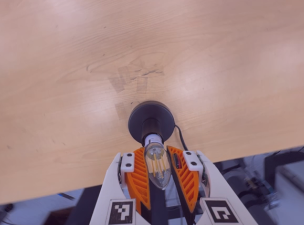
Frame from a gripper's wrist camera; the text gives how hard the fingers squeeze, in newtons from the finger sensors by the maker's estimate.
{"total": 14.6, "left": 14.9, "right": 14.2}